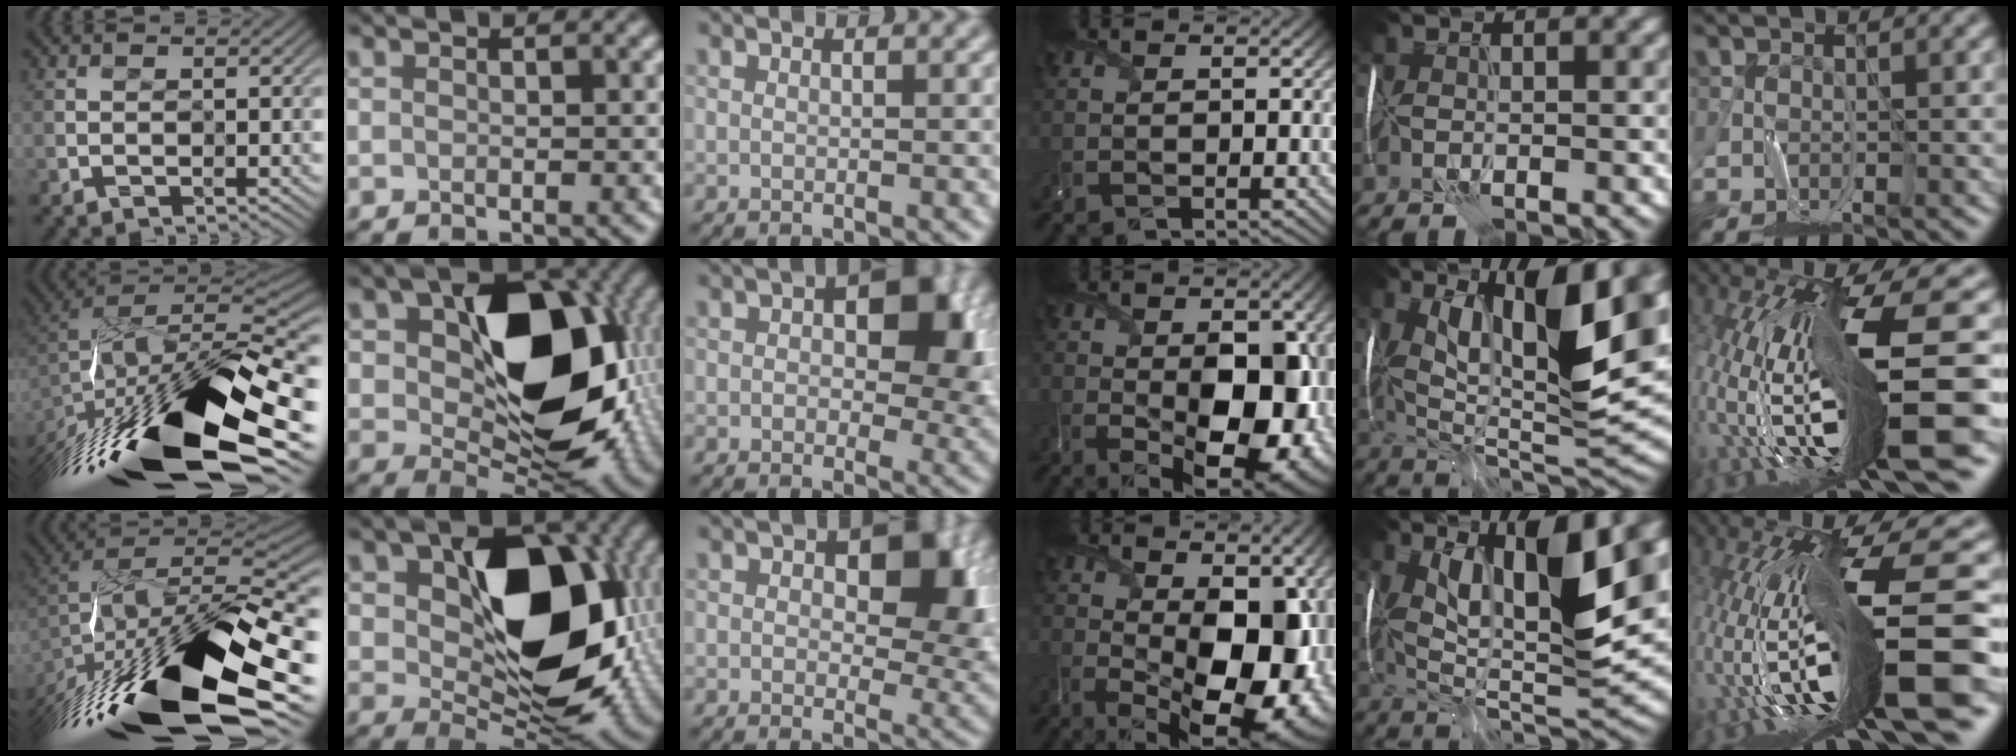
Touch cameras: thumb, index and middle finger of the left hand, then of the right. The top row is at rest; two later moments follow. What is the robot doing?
{"motion": "wrap", "object": "thread"}